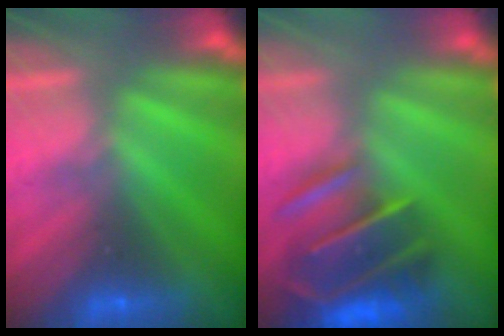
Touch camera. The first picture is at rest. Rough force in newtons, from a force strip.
{"total": 9.1}